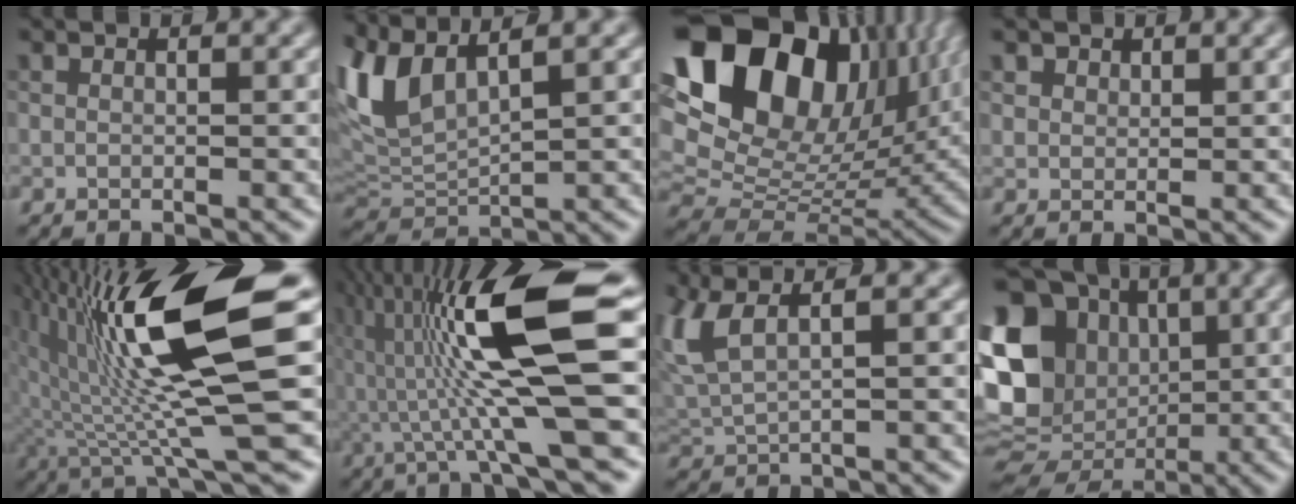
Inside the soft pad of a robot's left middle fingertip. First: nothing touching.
{"total": 5.4, "force": [1.8, 2.4, 4.5], "torque": [-0.127, 0.014, 0.045]}
{"total": 17.8, "force": [6.4, 11.7, 11.8], "torque": [-0.243, 0.035, 0.125]}
{"total": 2.0, "force": [1.4, 1.4, 0.3], "torque": [-0.028, -0.001, 0.037]}
{"total": 13.3, "force": [3.0, 2.8, 12.6], "torque": [-0.224, 0.000, 0.061]}
{"total": 11.4, "force": [-0.1, 1.6, 11.3], "torque": [-0.205, 0.022, 0.002]}
{"total": 4.6, "force": [1.6, 1.7, 4.0], "torque": [-0.119, 0.018, 0.037]}
{"total": 14.1, "force": [-0.7, 11.7, 7.8], "torque": [-0.172, 0.005, -0.006]}